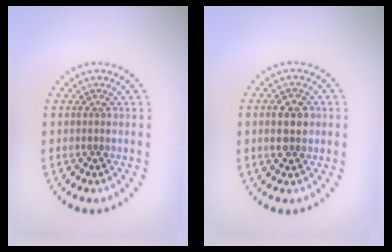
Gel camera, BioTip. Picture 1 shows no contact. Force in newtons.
{"total": 3.0, "press": 3.0, "slide": 0.1}